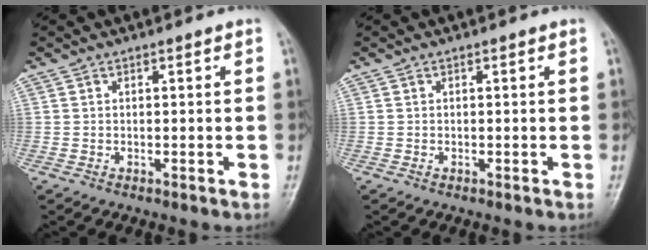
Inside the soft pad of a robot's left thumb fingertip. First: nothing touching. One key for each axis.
{"total": 0.0}